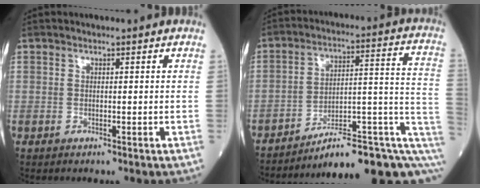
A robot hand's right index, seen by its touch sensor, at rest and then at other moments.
{"total": 17.7, "force": [-10.5, 3.5, 13.8], "torque": [-0.124, 0.062, -0.141]}